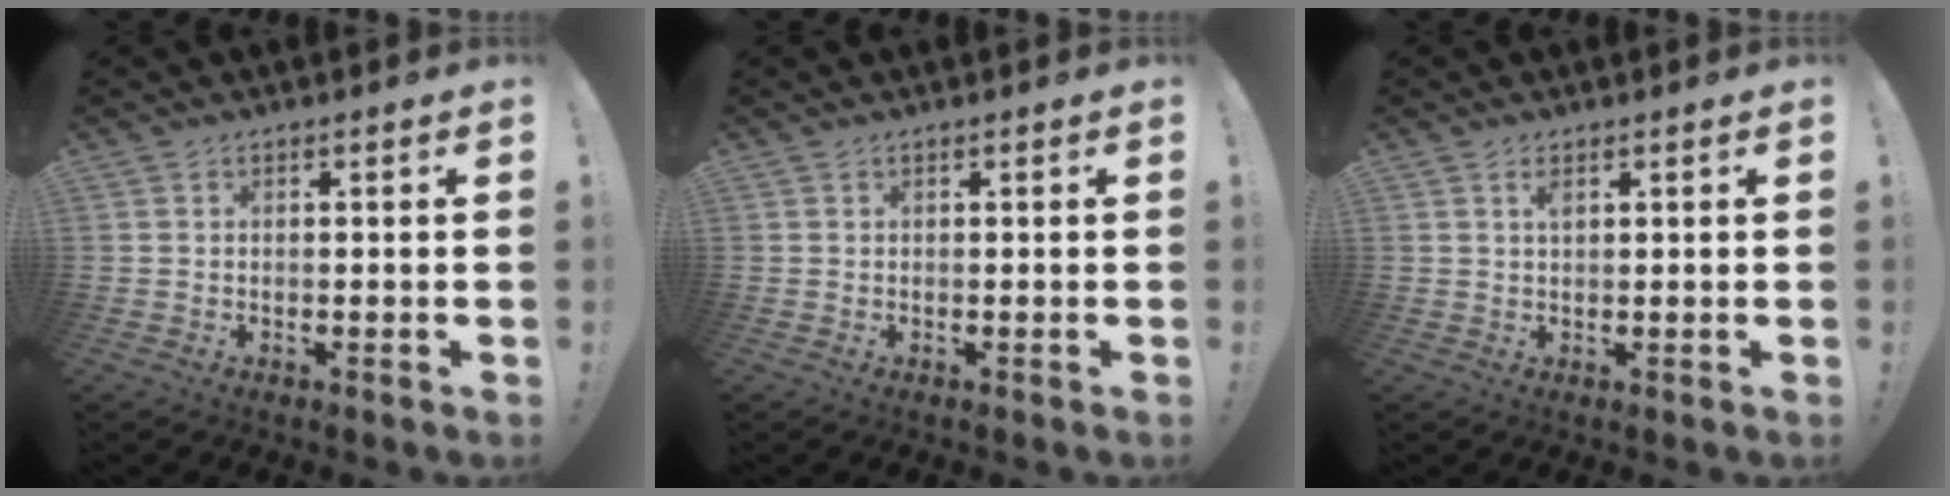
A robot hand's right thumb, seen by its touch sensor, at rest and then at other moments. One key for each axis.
{"total": 0.0}
{"total": 2.0, "fx": 0.9, "fy": 0.7, "fz": 1.7, "tx": -0.028, "ty": -0.002, "tz": 0.014}